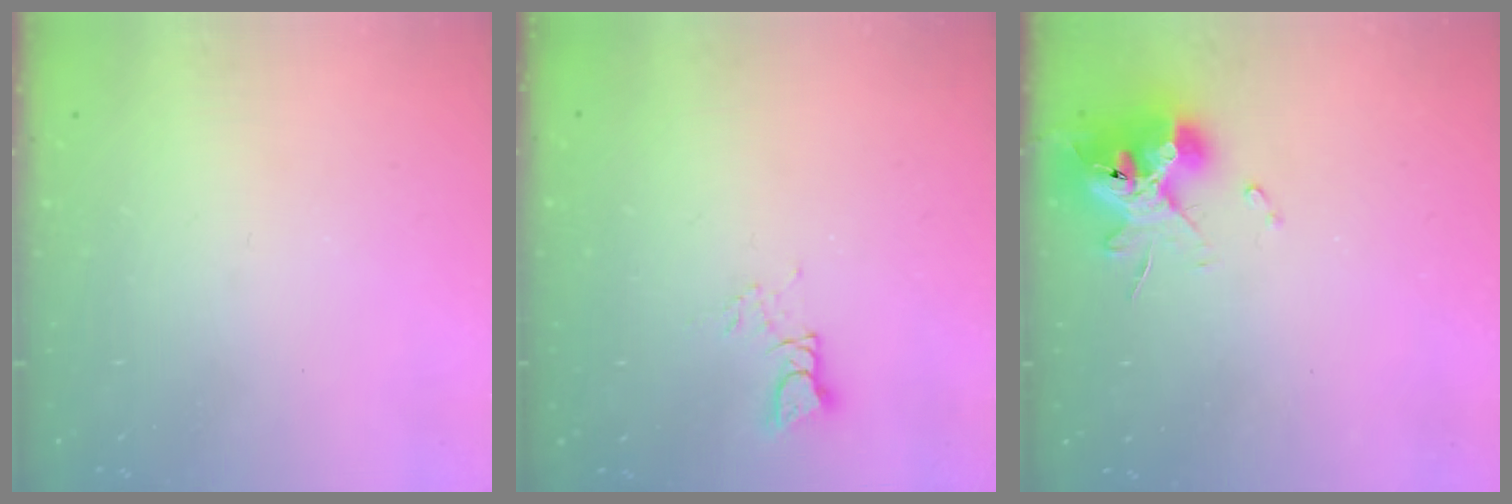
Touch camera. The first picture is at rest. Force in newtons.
{"total": 2.9, "press": 2.9, "slide": 0.3}
{"total": 12.4, "press": 12.4, "slide": 1.2}